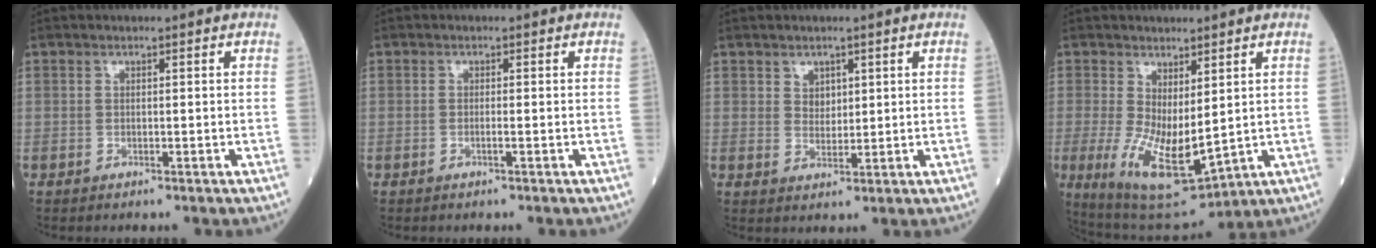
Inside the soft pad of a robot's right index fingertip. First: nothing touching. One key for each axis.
{"total": 0.6, "fx": -0.2, "fy": -0.2, "fz": 0.5, "tx": -0.011, "ty": 0.002, "tz": -0.004}
{"total": 2.3, "fx": 1.3, "fy": 1.7, "fz": 1.0, "tx": -0.017, "ty": 0.000, "tz": 0.027}
{"total": 12.0, "fx": -1.1, "fy": 4.0, "fz": 11.3, "tx": -0.208, "ty": -0.027, "tz": 0.008}